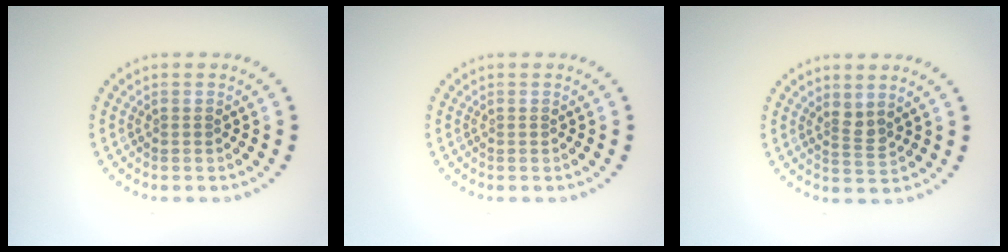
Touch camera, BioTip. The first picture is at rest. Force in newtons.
{"total": 0.0}
{"total": 1.6, "press": 1.2, "slide": 1.1}